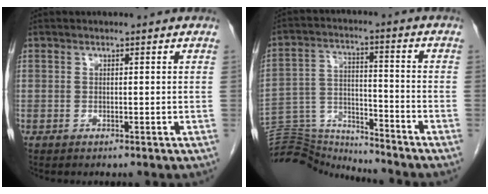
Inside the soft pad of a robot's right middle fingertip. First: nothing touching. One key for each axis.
{"total": 12.6, "fx": -12.6, "fy": 0.6, "fz": 0.3, "tx": -0.005, "ty": 0.036, "tz": -0.217}